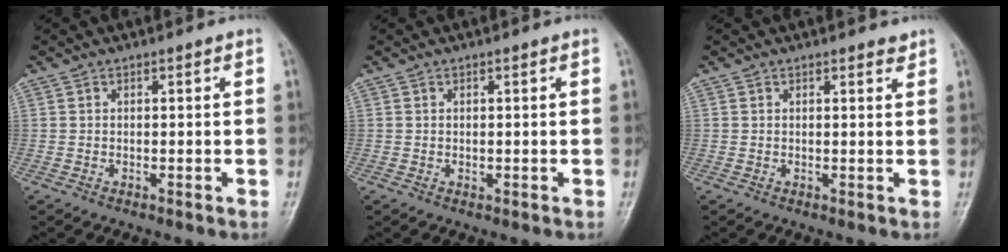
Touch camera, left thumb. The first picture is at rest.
{"total": 0.9, "force": [0.2, 0.4, 0.7], "torque": [-0.010, 0.002, 0.006]}
{"total": 1.4, "force": [1.1, 0.4, 0.7], "torque": [-0.007, -0.007, 0.014]}